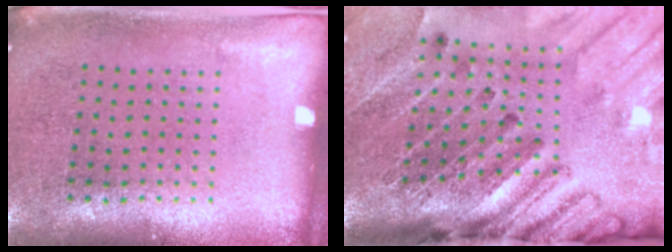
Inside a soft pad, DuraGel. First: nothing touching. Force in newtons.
{"total": 4.0, "press": 3.0, "slide": 2.6}